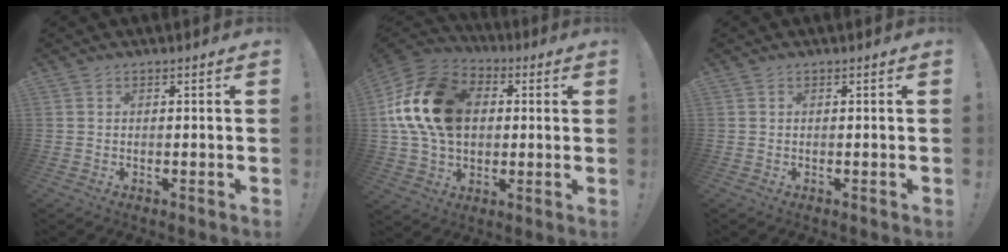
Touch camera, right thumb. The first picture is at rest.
{"total": 21.5, "force": [3.7, 15.7, 14.3], "torque": [-0.248, 0.007, 0.074]}
{"total": 0.0}